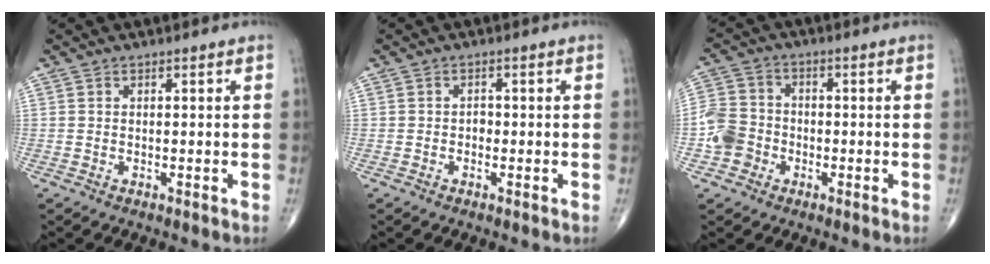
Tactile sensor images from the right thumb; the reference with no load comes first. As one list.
[{"total": 1.2, "force": [-0.4, 0.9, 0.7], "torque": [-0.003, 0.004, -0.011]}, {"total": 6.6, "force": [-2.4, 5.7, 2.3], "torque": [-0.031, 0.023, -0.052]}]